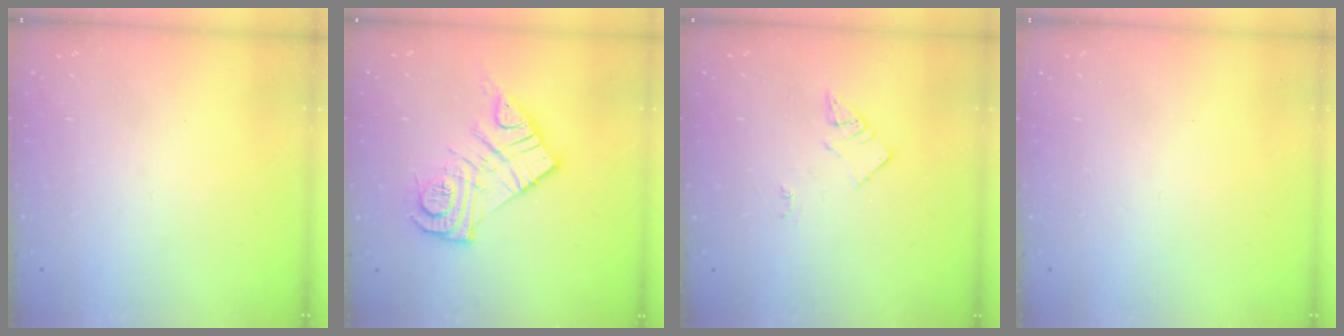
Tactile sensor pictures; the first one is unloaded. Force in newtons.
{"total": 14.7, "press": 14.7, "slide": 1.3}
{"total": 2.7, "press": 2.6, "slide": 0.4}
{"total": 1.6, "press": 1.6, "slide": 0.1}